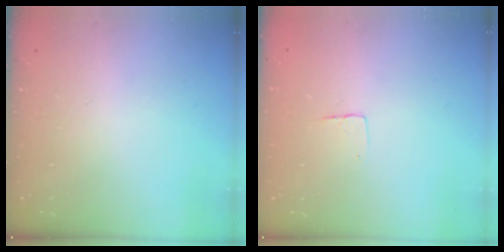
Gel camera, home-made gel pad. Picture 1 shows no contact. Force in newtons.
{"total": 2.9, "press": 2.9, "slide": 0.2}